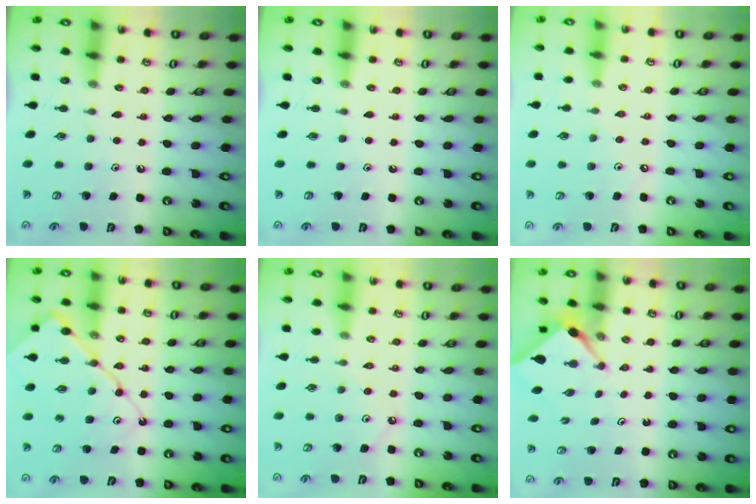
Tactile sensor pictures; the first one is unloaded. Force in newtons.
{"total": 0.0}
{"total": 2.1, "press": 2.0, "slide": 0.5}
{"total": 12.5, "press": 12.5, "slide": 1.2}
{"total": 1.7, "press": 1.7, "slide": 0.3}
{"total": 3.1, "press": 3.1, "slide": 0.4}